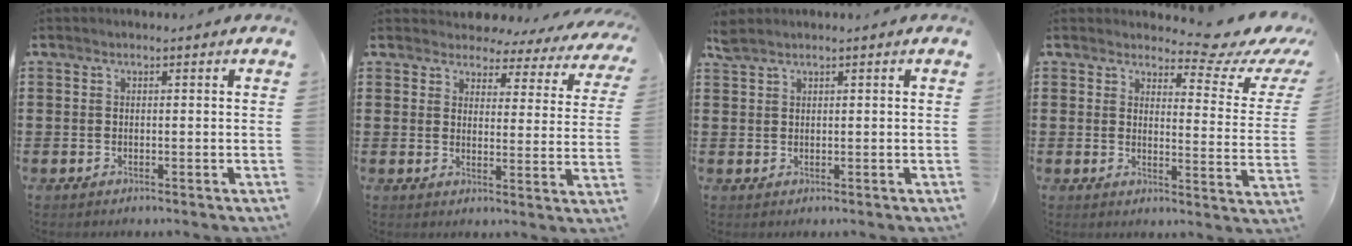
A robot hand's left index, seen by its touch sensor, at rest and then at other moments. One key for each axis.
{"total": 3.8, "fx": 3.5, "fy": 1.3, "fz": 0.7, "tx": -0.036, "ty": -0.018, "tz": 0.057}
{"total": 1.6, "fx": 1.4, "fy": 0.3, "fz": 0.8, "tx": -0.019, "ty": 0.002, "tz": 0.026}
{"total": 6.0, "fx": 5.1, "fy": 1.0, "fz": 2.9, "tx": -0.055, "ty": -0.030, "tz": 0.084}